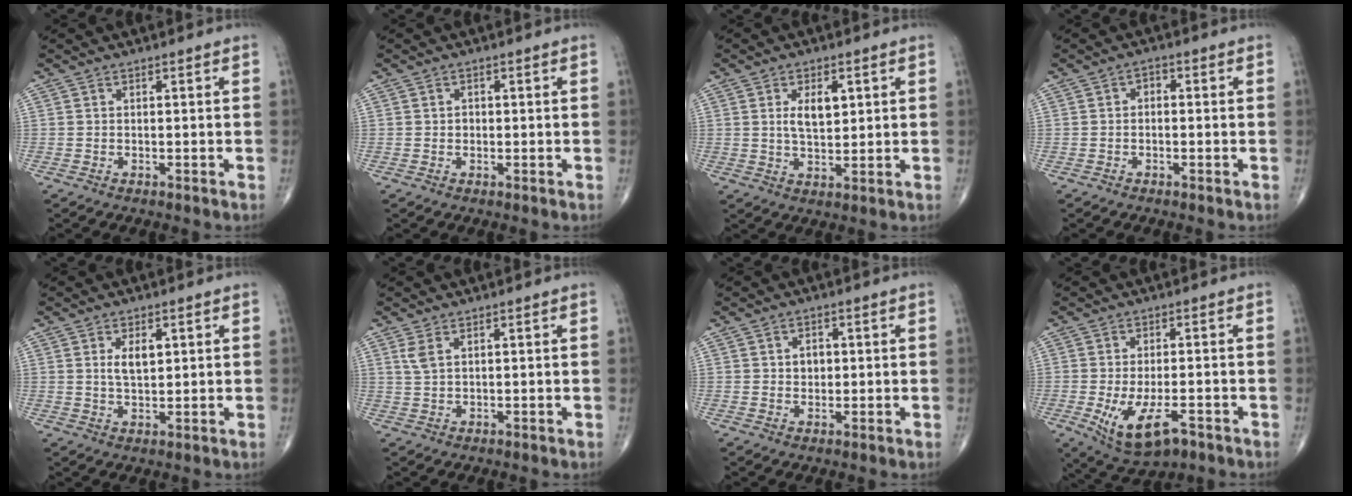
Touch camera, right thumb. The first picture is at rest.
{"total": 1.0, "force": [-0.1, 0.9, 0.4], "torque": [0.001, 0.003, -0.002]}
{"total": 5.8, "force": [1.6, 3.0, 4.7], "torque": [-0.066, -0.011, 0.030]}
{"total": 1.6, "force": [-0.2, 1.2, 1.1], "torque": [-0.001, 0.008, -0.012]}
{"total": 4.3, "force": [1.3, 2.2, 3.4], "torque": [-0.049, -0.010, 0.023]}
{"total": 2.4, "force": [1.2, 1.0, 1.8], "torque": [-0.041, 0.004, 0.033]}
{"total": 2.7, "force": [0.4, 2.1, 1.6], "torque": [-0.007, 0.001, 0.006]}
{"total": 10.1, "force": [-4.2, 4.4, 8.1], "torque": [-0.141, -0.002, -0.059]}